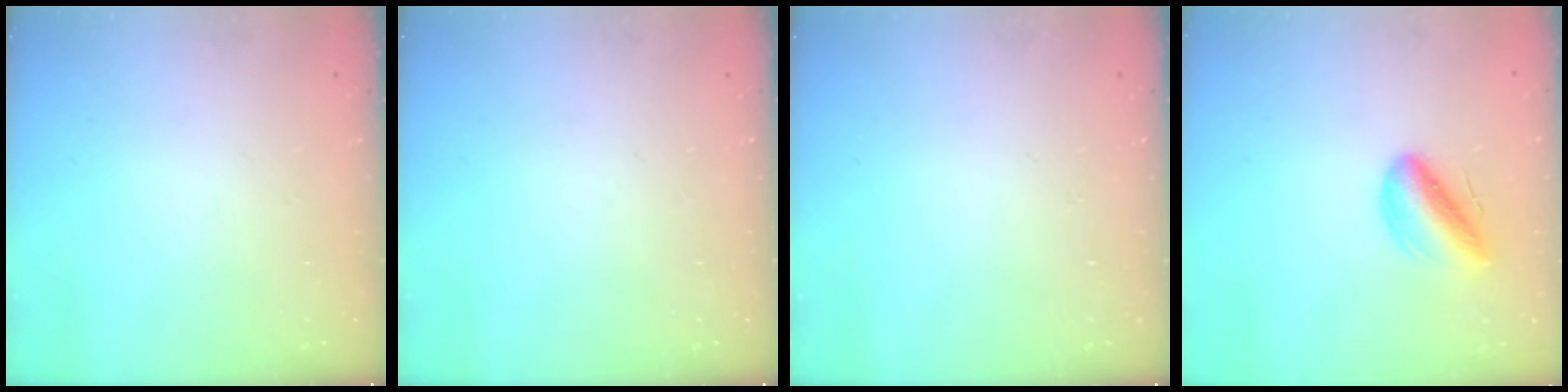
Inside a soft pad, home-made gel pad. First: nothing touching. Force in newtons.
{"total": 0.0}
{"total": 0.0}
{"total": 10.7, "press": 10.4, "slide": 2.8}